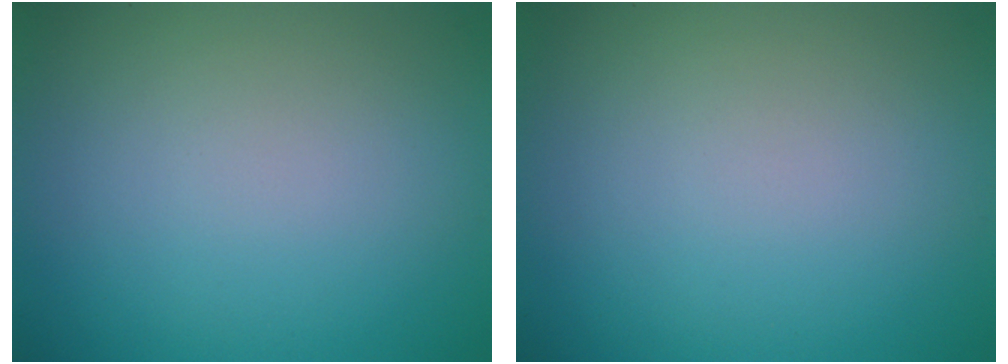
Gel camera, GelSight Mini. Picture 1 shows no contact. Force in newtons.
{"total": 0.0}